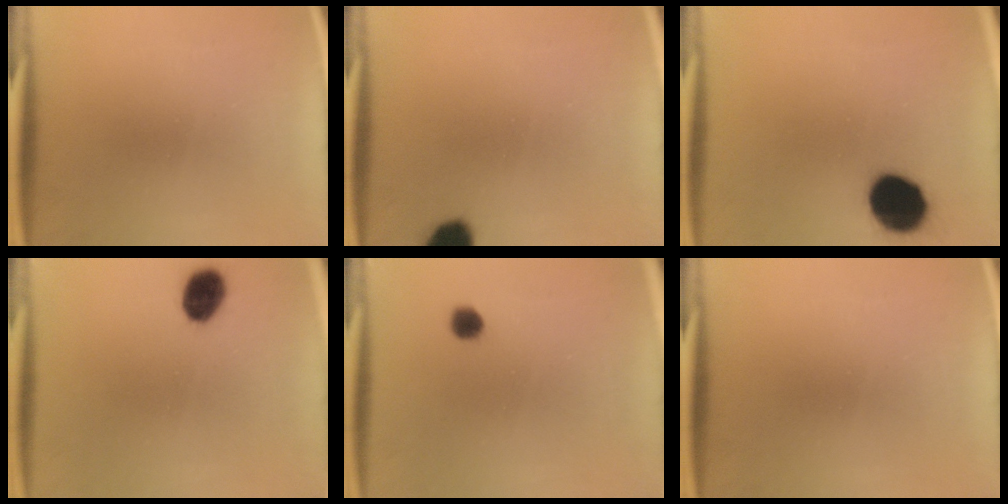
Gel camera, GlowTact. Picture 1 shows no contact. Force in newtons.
{"total": 6.4}
{"total": 14.0}
{"total": 6.5}
{"total": 2.2}
{"total": 0.0}